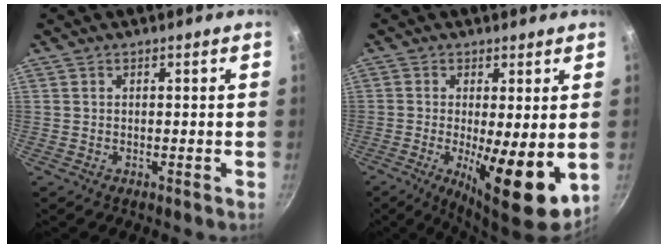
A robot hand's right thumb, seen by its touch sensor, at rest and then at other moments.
{"total": 12.1, "force": [-1.7, 3.2, 11.6], "torque": [-0.178, -0.014, -0.019]}